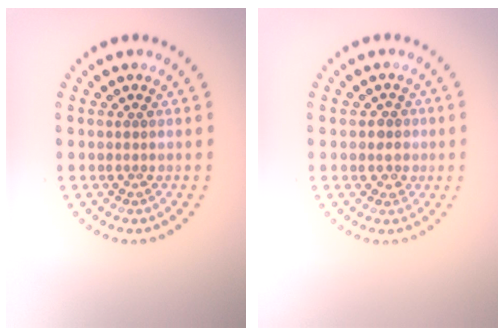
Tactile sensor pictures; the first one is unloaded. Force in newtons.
{"total": 1.2, "press": 0.9, "slide": 0.7}